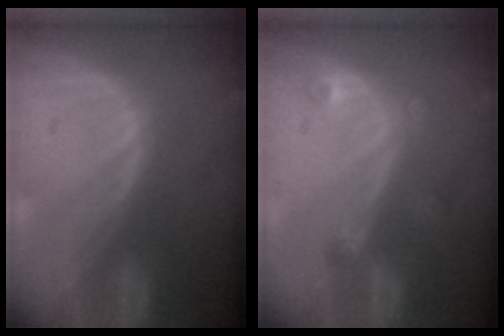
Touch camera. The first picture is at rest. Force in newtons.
{"total": 2.9, "press": 2.8, "slide": 0.8}